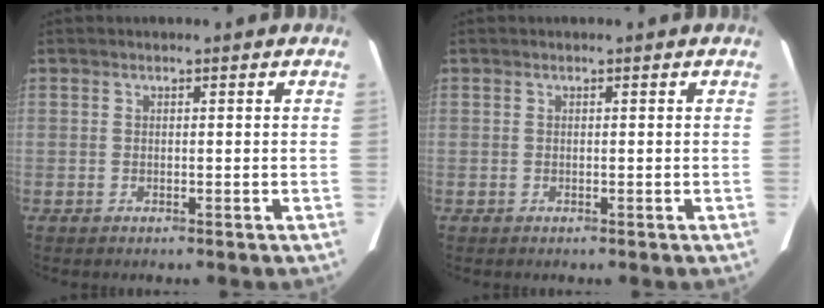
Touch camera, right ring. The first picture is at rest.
{"total": 0.0}